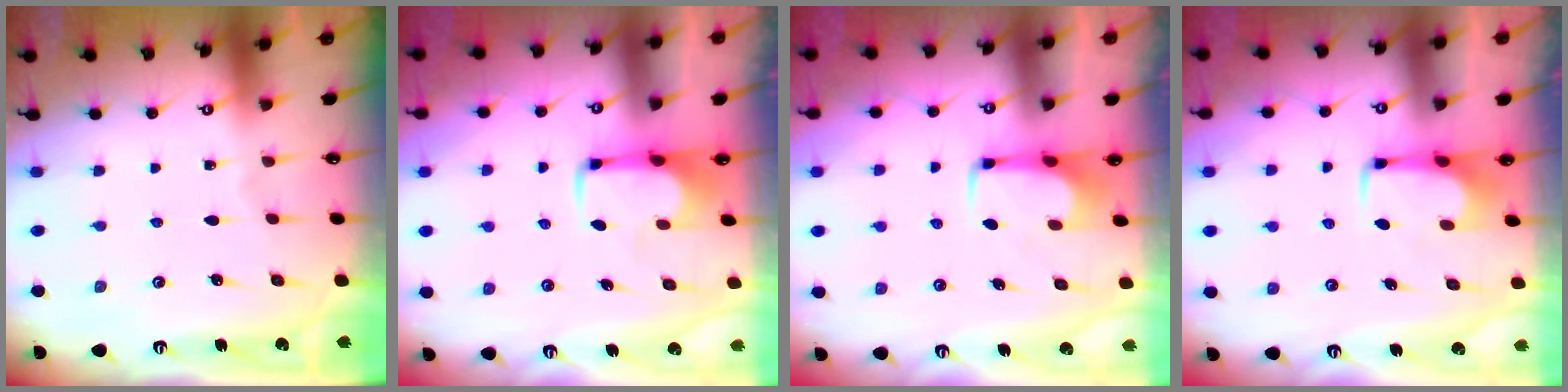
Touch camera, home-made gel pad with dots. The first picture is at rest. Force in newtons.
{"total": 2.0, "press": 2.0, "slide": 0.4}
{"total": 1.6, "press": 1.5, "slide": 0.4}
{"total": 1.7, "press": 1.6, "slide": 0.5}